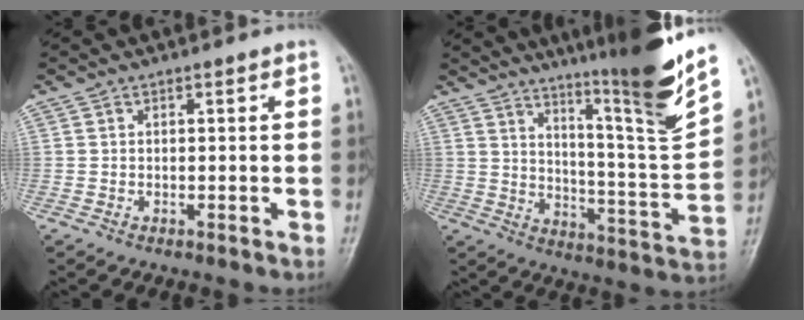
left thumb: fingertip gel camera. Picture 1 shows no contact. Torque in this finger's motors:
{"motor_torque": [2.37, 0.39, 1.47, -1.30, 0.07]}